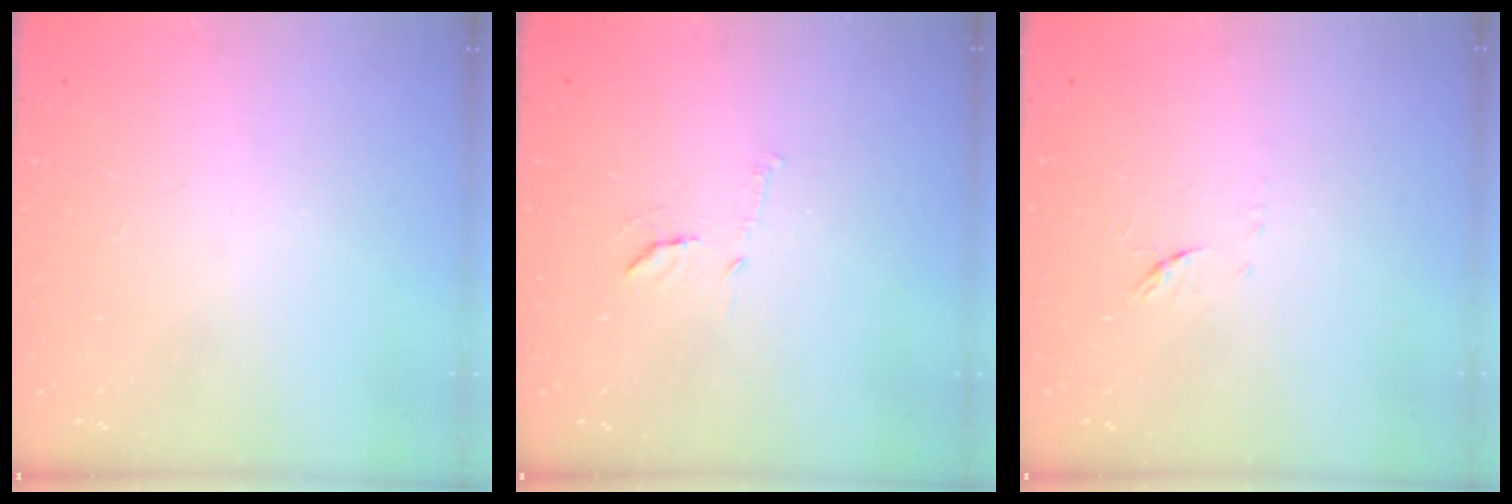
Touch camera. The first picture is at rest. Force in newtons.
{"total": 9.1, "press": 9.1, "slide": 0.4}
{"total": 5.4, "press": 5.3, "slide": 0.9}